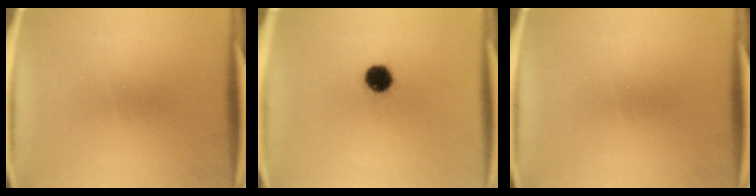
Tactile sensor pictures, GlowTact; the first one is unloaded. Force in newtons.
{"total": 7.1}
{"total": 0.0}